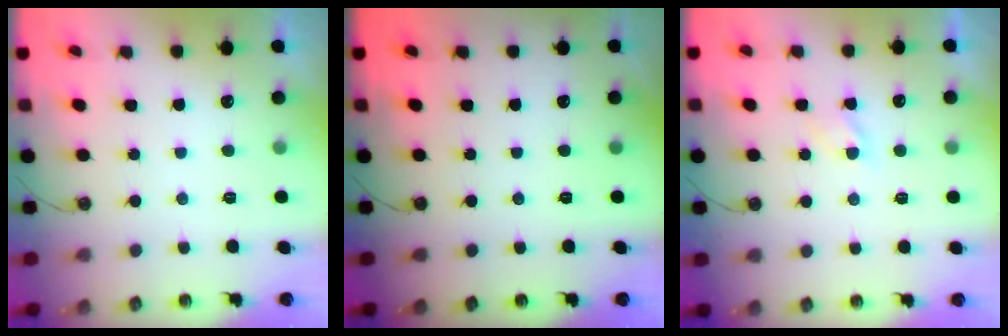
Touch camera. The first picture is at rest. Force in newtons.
{"total": 0.0}
{"total": 2.8, "press": 2.7, "slide": 0.4}